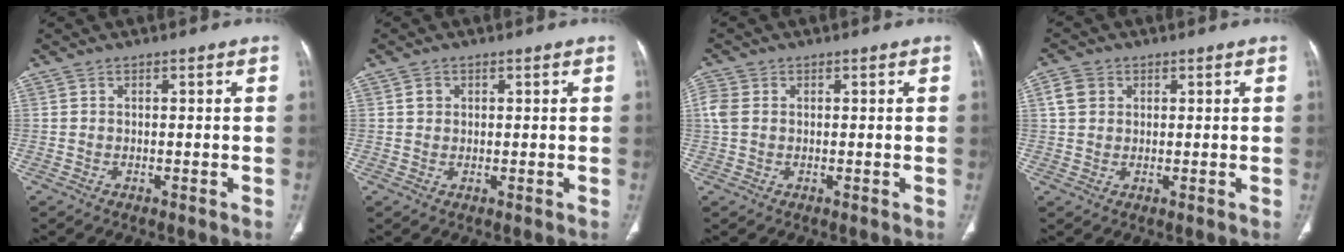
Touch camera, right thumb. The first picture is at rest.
{"total": 1.7, "force": [0.5, 1.5, 0.6], "torque": [-0.003, 0.000, 0.006]}
{"total": 3.2, "force": [0.4, 2.4, 2.0], "torque": [-0.063, 0.009, 0.007]}
{"total": 4.0, "force": [1.2, 3.3, 1.8], "torque": [-0.022, 0.002, 0.024]}